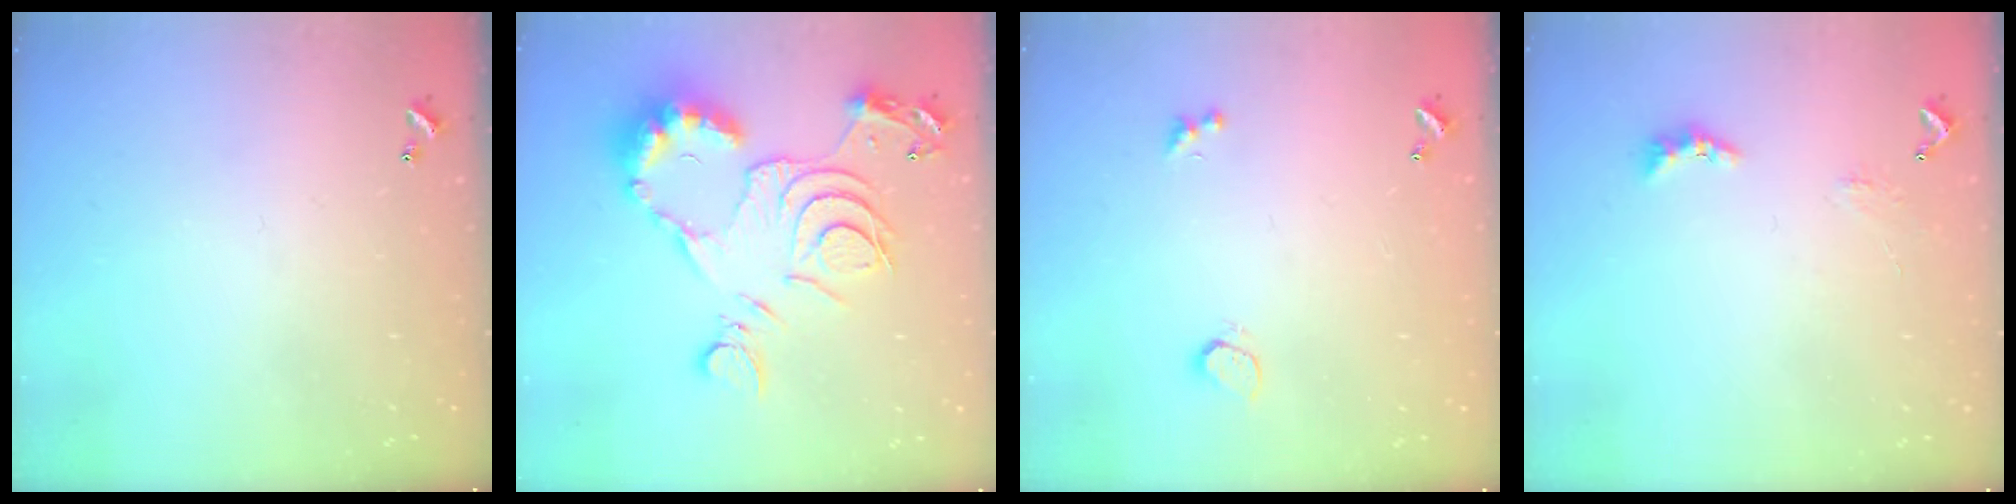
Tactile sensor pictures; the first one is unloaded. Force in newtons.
{"total": 16.8, "press": 16.7, "slide": 1.8}
{"total": 2.1, "press": 1.8, "slide": 1.2}
{"total": 3.9, "press": 3.8, "slide": 0.7}